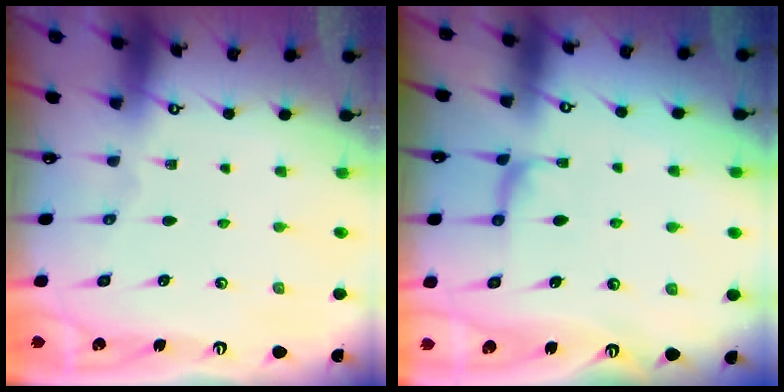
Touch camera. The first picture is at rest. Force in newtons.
{"total": 2.8, "press": 2.7, "slide": 0.8}